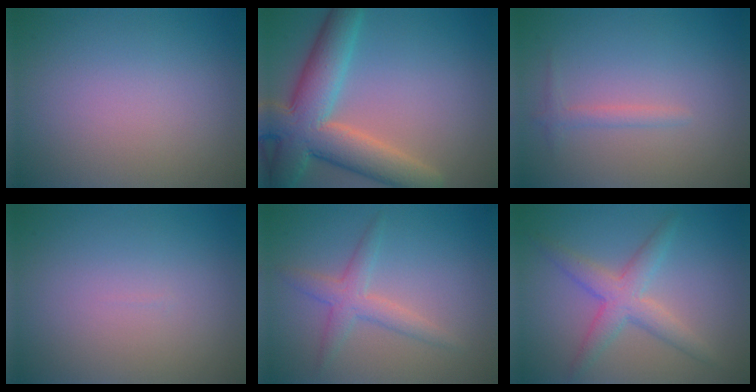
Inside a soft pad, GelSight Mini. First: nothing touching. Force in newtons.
{"total": 9.0, "press": 9.0, "slide": 0.3}
{"total": 1.1, "press": 1.1, "slide": 0.1}
{"total": 0.0}
{"total": 2.6, "press": 2.6, "slide": 0.2}
{"total": 3.6, "press": 3.6, "slide": 0.1}